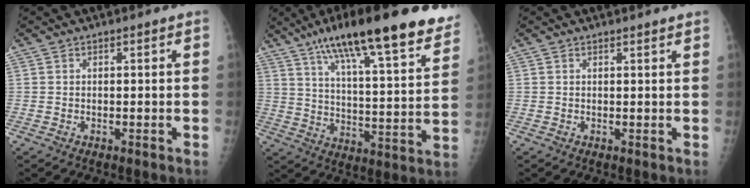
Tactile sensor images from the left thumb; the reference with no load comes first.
{"total": 26.6, "force": [18.1, 5.8, 18.7], "torque": [-0.262, -0.036, 0.269]}
{"total": 1.4, "force": [1.4, 0.0, 0.3], "torque": [-0.002, -0.006, 0.016]}